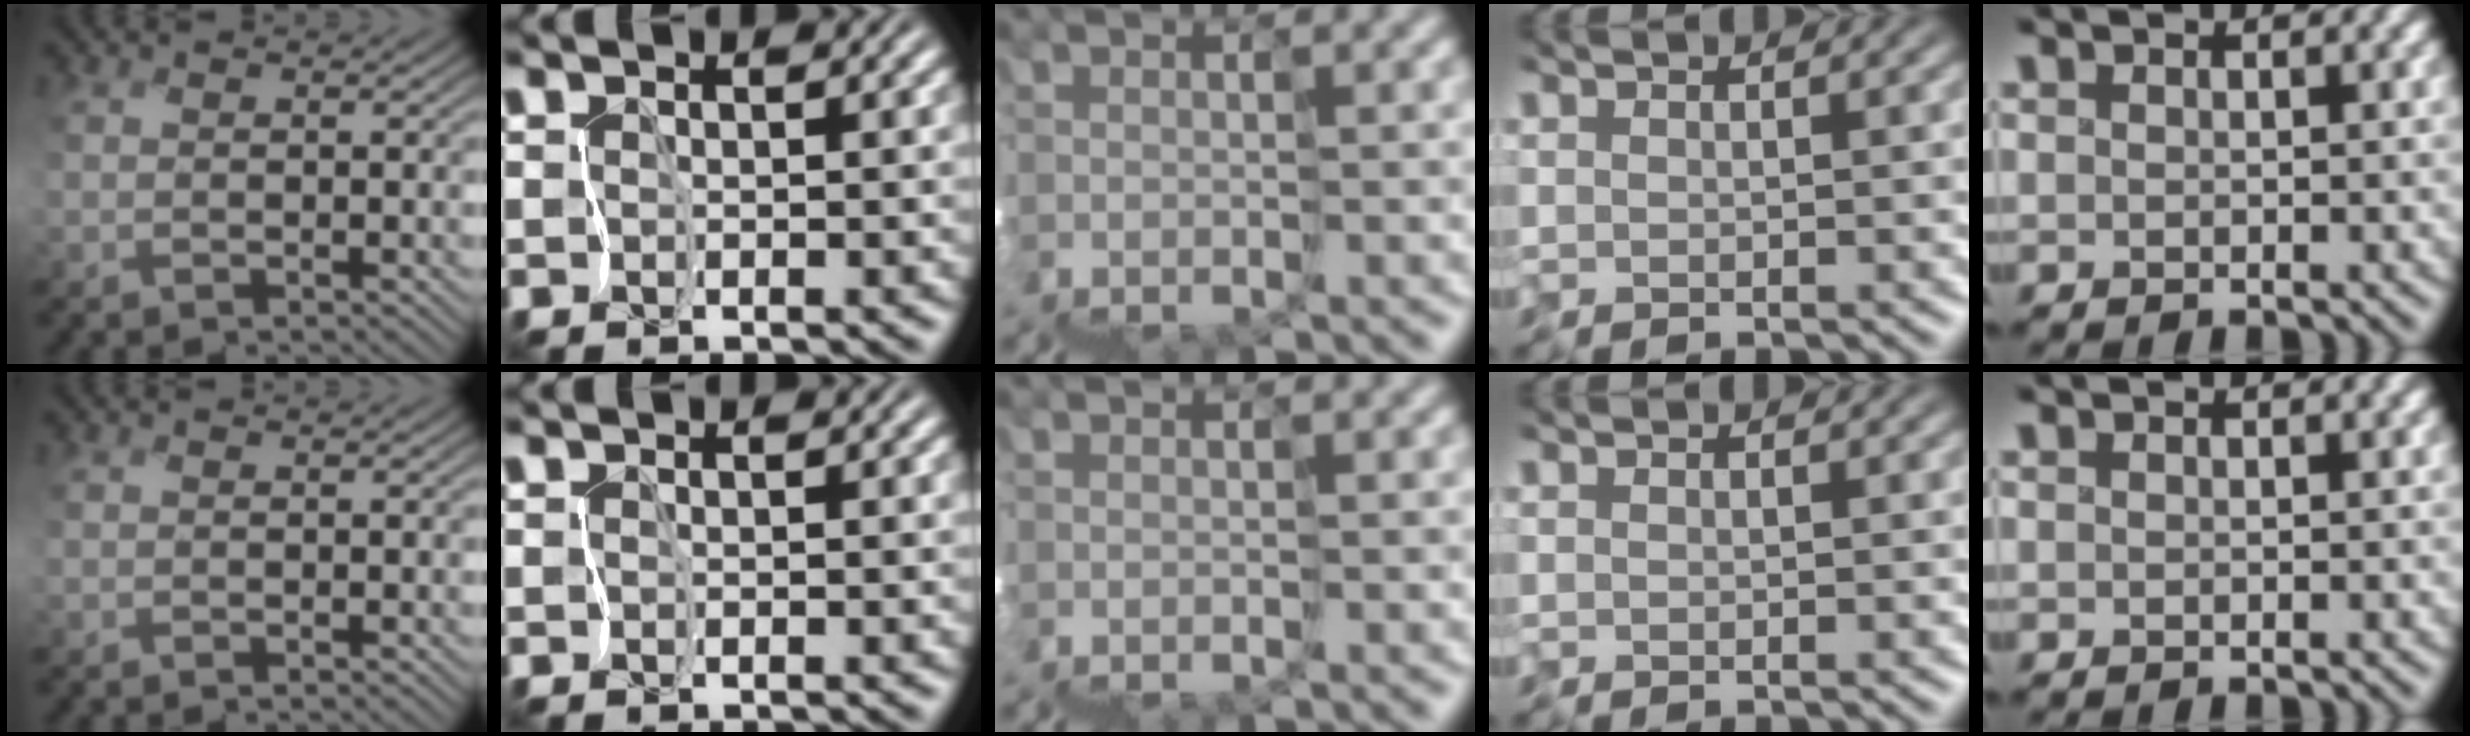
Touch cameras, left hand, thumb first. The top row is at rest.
{}